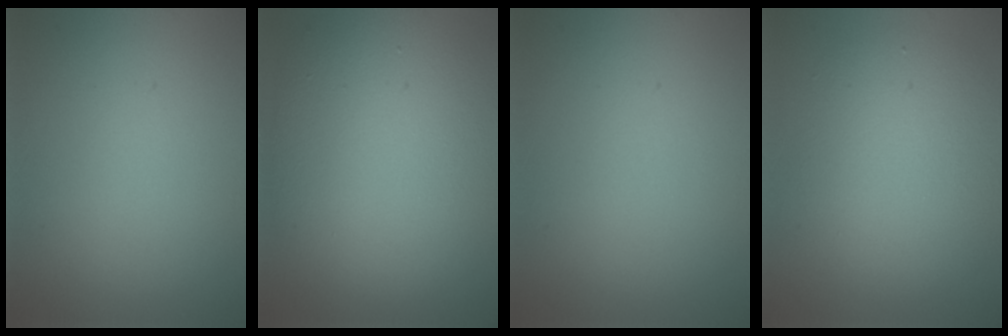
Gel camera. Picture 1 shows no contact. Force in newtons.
{"total": 13.0, "press": 13.0, "slide": 1.0}
{"total": 0.0}
{"total": 5.6, "press": 5.6, "slide": 0.3}